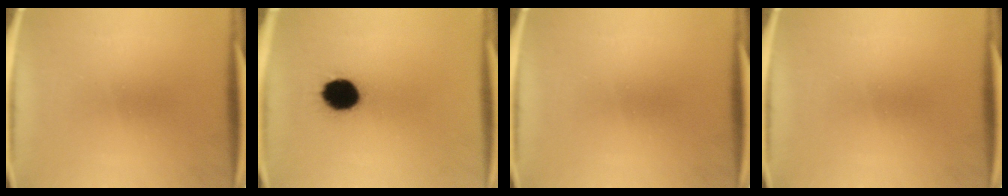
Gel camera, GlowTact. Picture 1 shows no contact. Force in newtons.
{"total": 11.1}
{"total": 0.0}
{"total": 0.0}